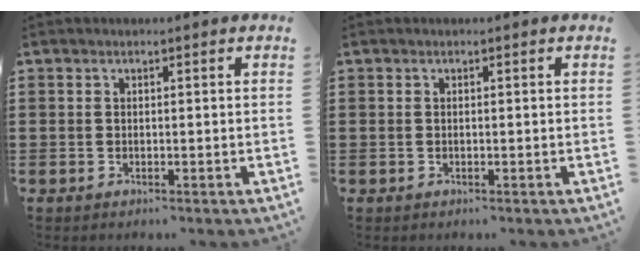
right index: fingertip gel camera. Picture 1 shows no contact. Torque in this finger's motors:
{"motor_torque": [1.03, 1.11, 0.00, 0.00]}